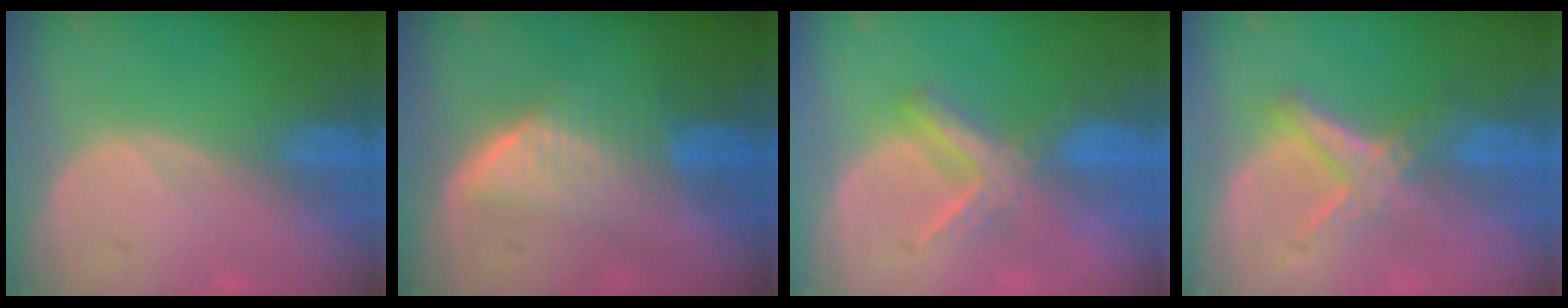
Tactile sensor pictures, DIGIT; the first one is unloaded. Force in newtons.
{"total": 6.6, "press": 5.8, "slide": 3.1}
{"total": 5.5, "press": 5.4, "slide": 1.1}
{"total": 5.6, "press": 5.3, "slide": 1.7}